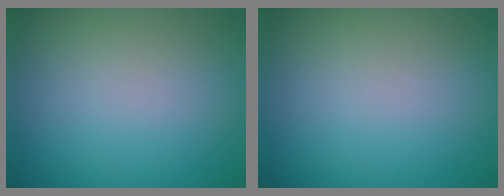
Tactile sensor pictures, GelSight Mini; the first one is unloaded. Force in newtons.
{"total": 0.0}